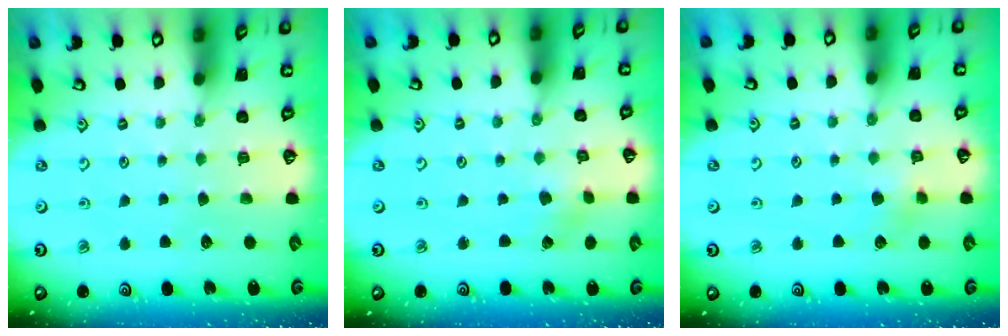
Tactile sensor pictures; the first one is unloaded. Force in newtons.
{"total": 1.1, "press": 1.1, "slide": 0.1}
{"total": 3.8, "press": 3.8, "slide": 0.5}